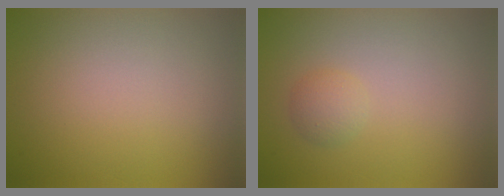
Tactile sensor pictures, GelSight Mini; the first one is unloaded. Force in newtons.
{"total": 1.3, "press": 1.3, "slide": 0.0}